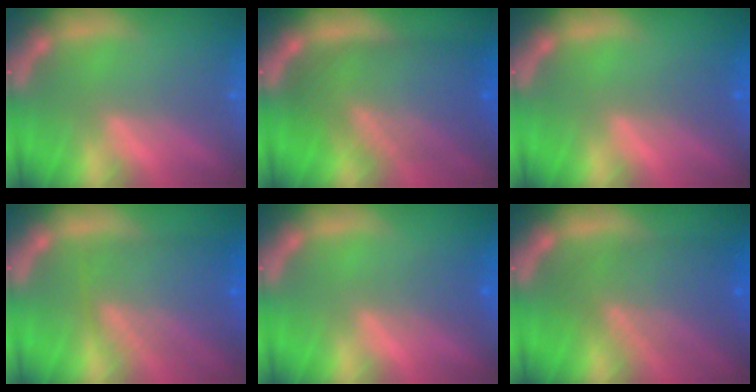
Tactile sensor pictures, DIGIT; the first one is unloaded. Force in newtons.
{"total": 10.0}
{"total": 1.5}
{"total": 7.6}
{"total": 1.9}
{"total": 7.5}